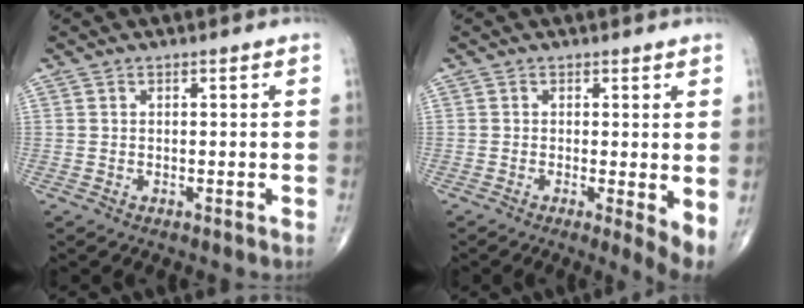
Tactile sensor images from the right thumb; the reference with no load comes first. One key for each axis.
{"total": 4.2, "fx": 0.0, "fy": 0.9, "fz": 4.1, "tx": -0.065, "ty": -0.014, "tz": -0.004}